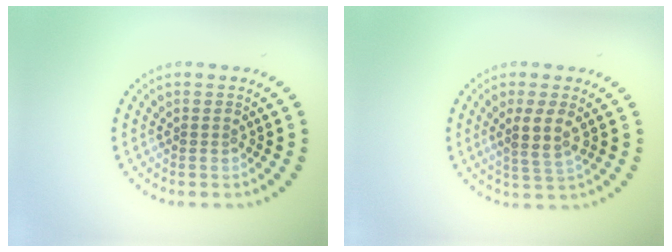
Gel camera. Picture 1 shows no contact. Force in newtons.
{"total": 2.6, "press": 2.2, "slide": 1.3}